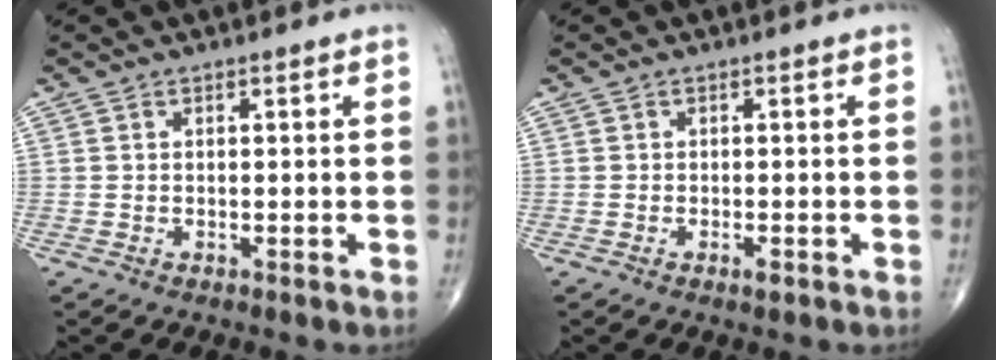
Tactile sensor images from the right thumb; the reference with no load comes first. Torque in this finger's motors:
{"motor_torque": [1.03, 0.85, 0.29, -0.15, 0.00]}